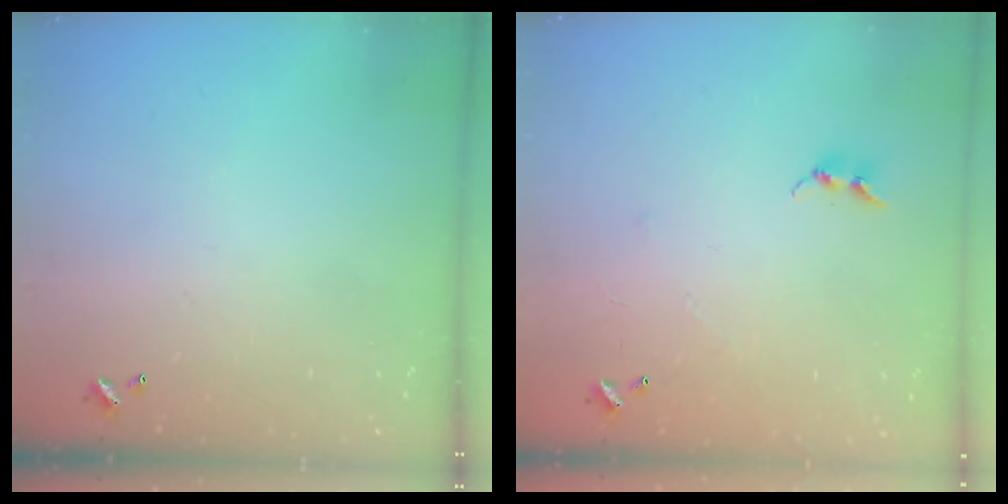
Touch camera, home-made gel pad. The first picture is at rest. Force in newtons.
{"total": 5.6, "press": 5.6, "slide": 0.2}